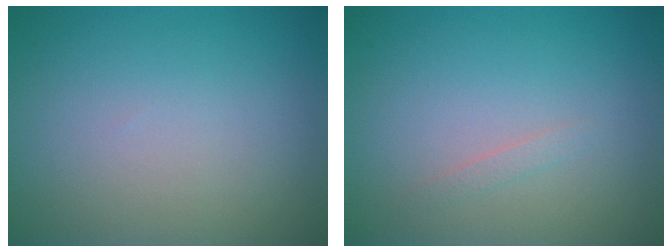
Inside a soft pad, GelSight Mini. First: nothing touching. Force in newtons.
{"total": 0.6, "press": 0.6, "slide": 0.0}